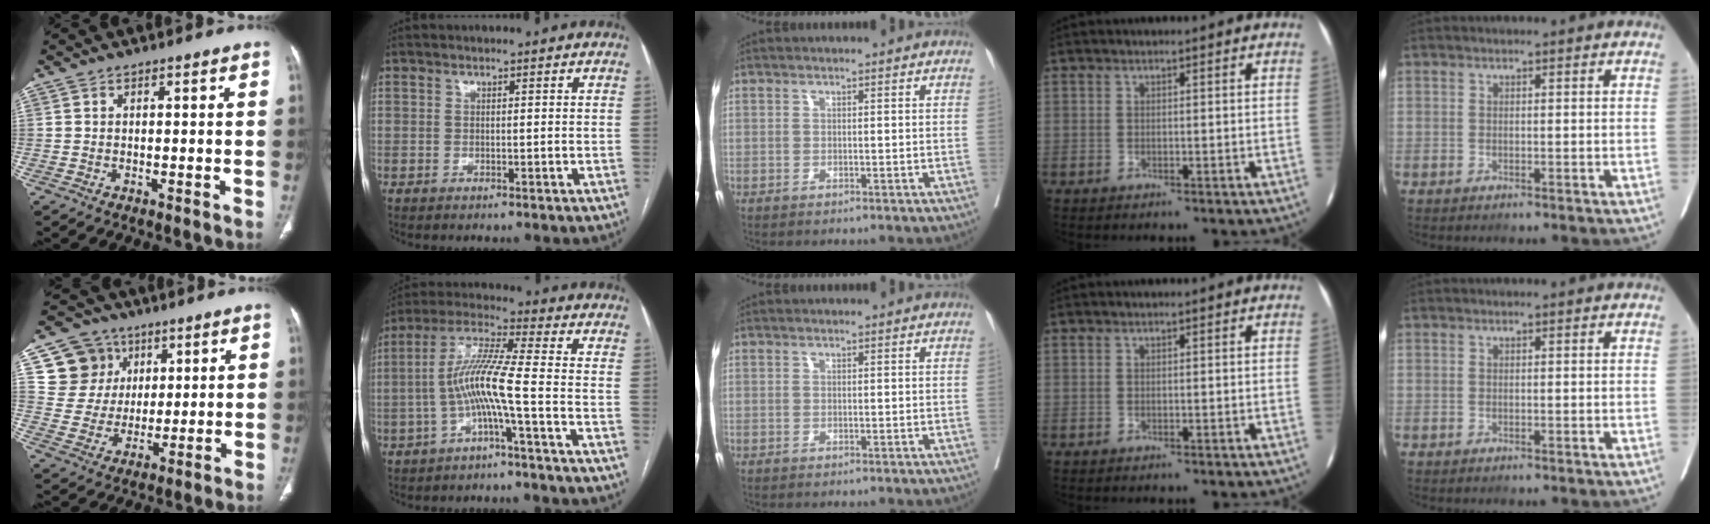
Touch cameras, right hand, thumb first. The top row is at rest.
{"thumb": {"total": 11.3, "force": [4.8, 10.0, 2.3], "torque": [-0.003, -0.012, 0.093]}, "index": {"total": 8.5, "force": [-2.6, -0.7, 8.0], "torque": [-0.164, 0.020, -0.053]}}